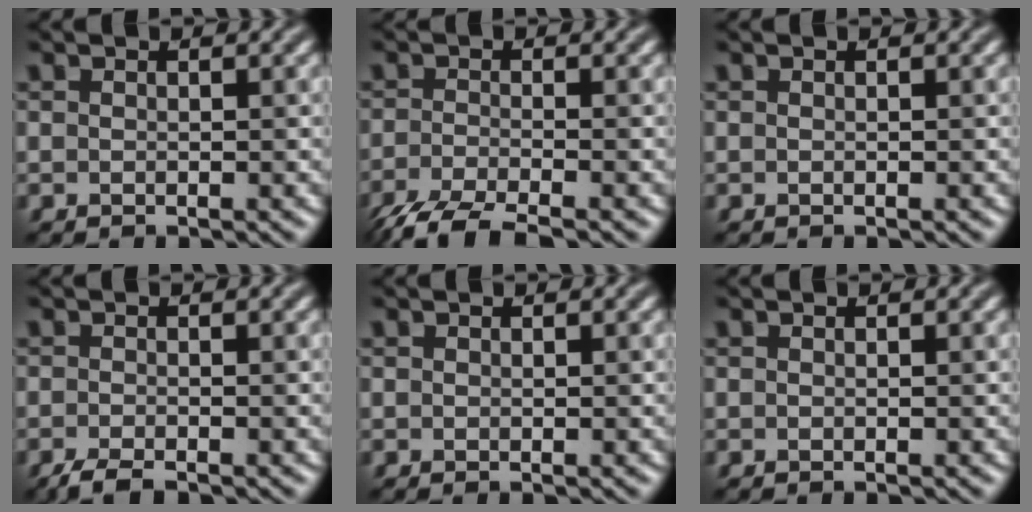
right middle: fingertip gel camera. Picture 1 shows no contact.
{"total": 5.0, "force": [-3.8, 1.0, 3.1], "torque": [-0.055, -0.011, -0.083]}
{"total": 0.0}
{"total": 2.0, "force": [-1.6, 0.4, 1.2], "torque": [-0.025, -0.005, -0.035]}
{"total": 0.0}
{"total": 0.0}